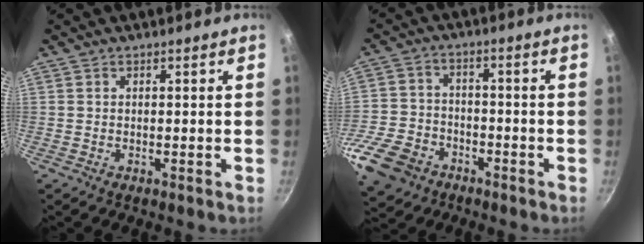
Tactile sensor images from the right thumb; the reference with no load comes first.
{"total": 14.1, "force": [-7.1, 10.3, 6.6], "torque": [-0.141, 0.036, -0.134]}